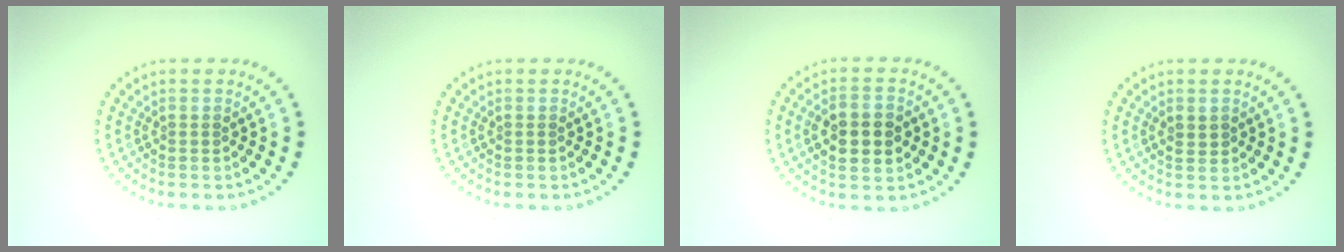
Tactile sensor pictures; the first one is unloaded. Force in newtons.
{"total": 0.0}
{"total": 4.6, "press": 4.6, "slide": 0.3}
{"total": 0.7, "press": 0.7, "slide": 0.3}